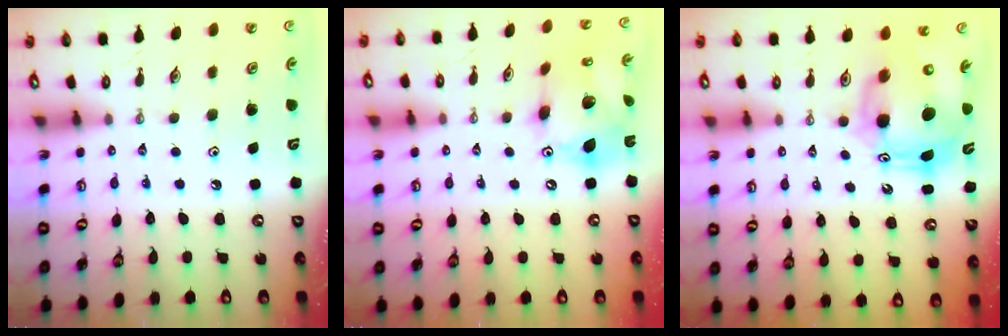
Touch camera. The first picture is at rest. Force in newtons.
{"total": 15.1, "press": 15.0, "slide": 1.6}
{"total": 10.3, "press": 10.1, "slide": 2.0}